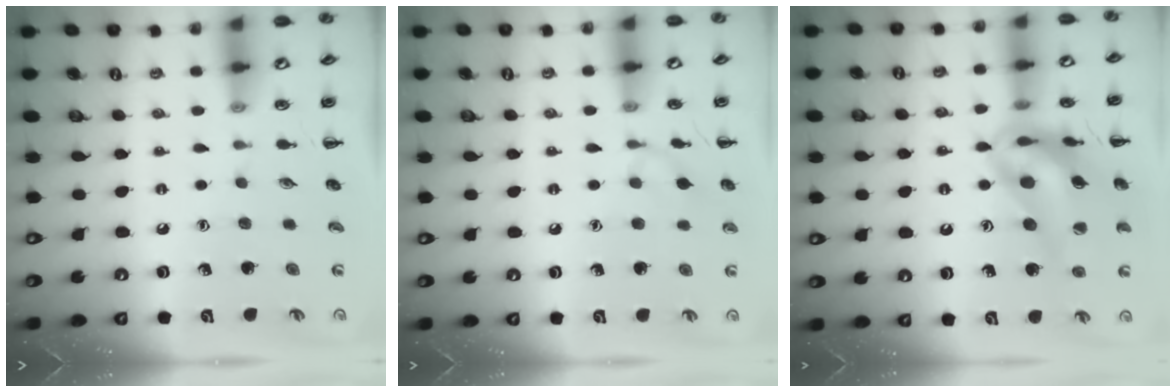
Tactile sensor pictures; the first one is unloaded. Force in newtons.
{"total": 6.0, "press": 5.6, "slide": 2.0}
{"total": 18.4, "press": 18.1, "slide": 3.7}